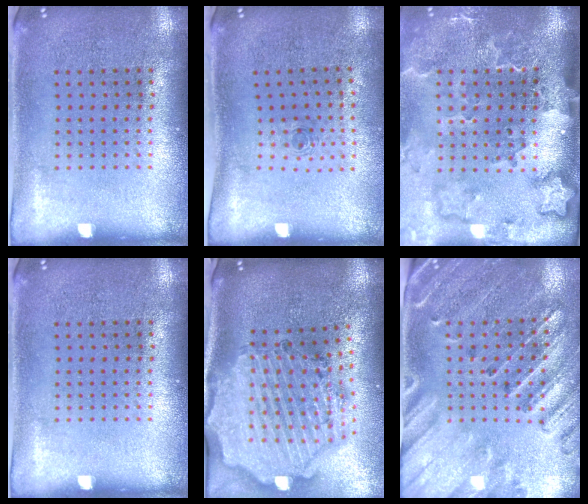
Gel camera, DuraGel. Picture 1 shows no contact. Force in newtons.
{"total": 0.6, "press": 0.3, "slide": 0.5}
{"total": 3.2, "press": 2.3, "slide": 2.1}
{"total": 0.0}
{"total": 3.2, "press": 2.9, "slide": 1.4}
{"total": 2.6, "press": 2.4, "slide": 0.9}